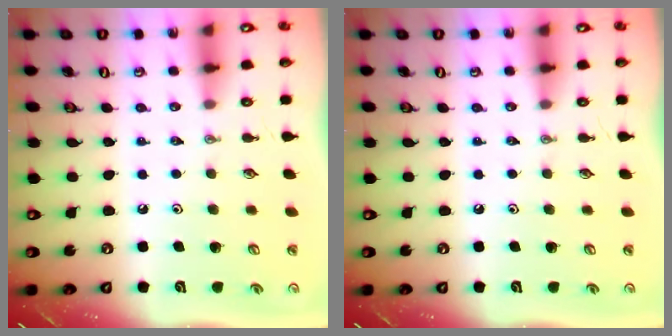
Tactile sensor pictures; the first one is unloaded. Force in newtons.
{"total": 0.0}